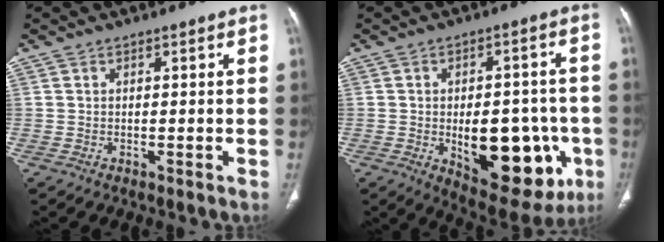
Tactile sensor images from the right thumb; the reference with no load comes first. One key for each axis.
{"total": 19.5, "fx": -4.8, "fy": 10.1, "fz": 16.0, "tx": -0.181, "ty": 0.012, "tz": -0.040}